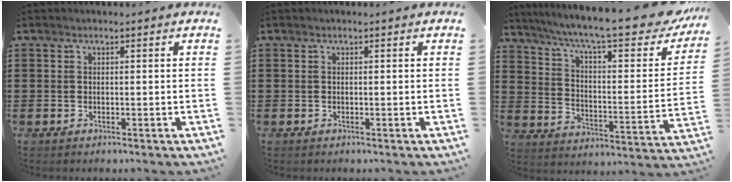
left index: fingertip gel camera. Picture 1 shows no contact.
{"total": 0.0}
{"total": 10.7, "force": [8.6, 0.8, 6.2], "torque": [-0.134, -0.060, 0.140]}